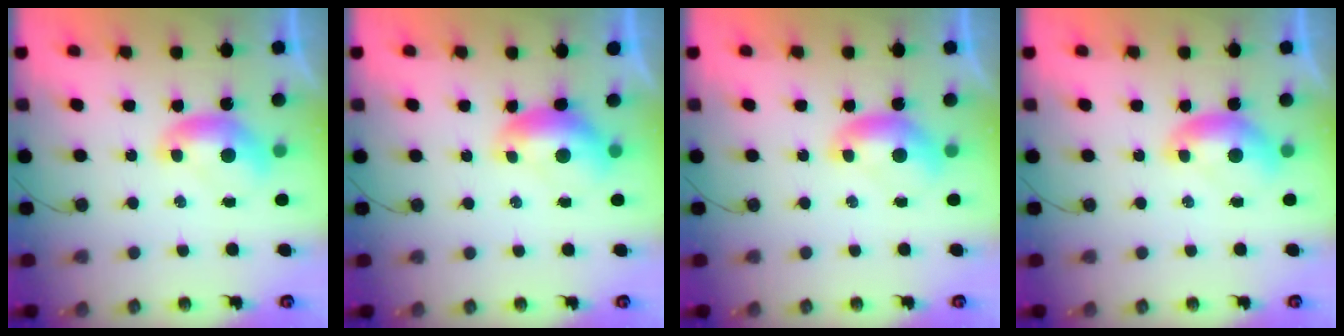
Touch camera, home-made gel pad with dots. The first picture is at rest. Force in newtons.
{"total": 0.6, "press": 0.5, "slide": 0.4}
{"total": 0.0}
{"total": 0.0}